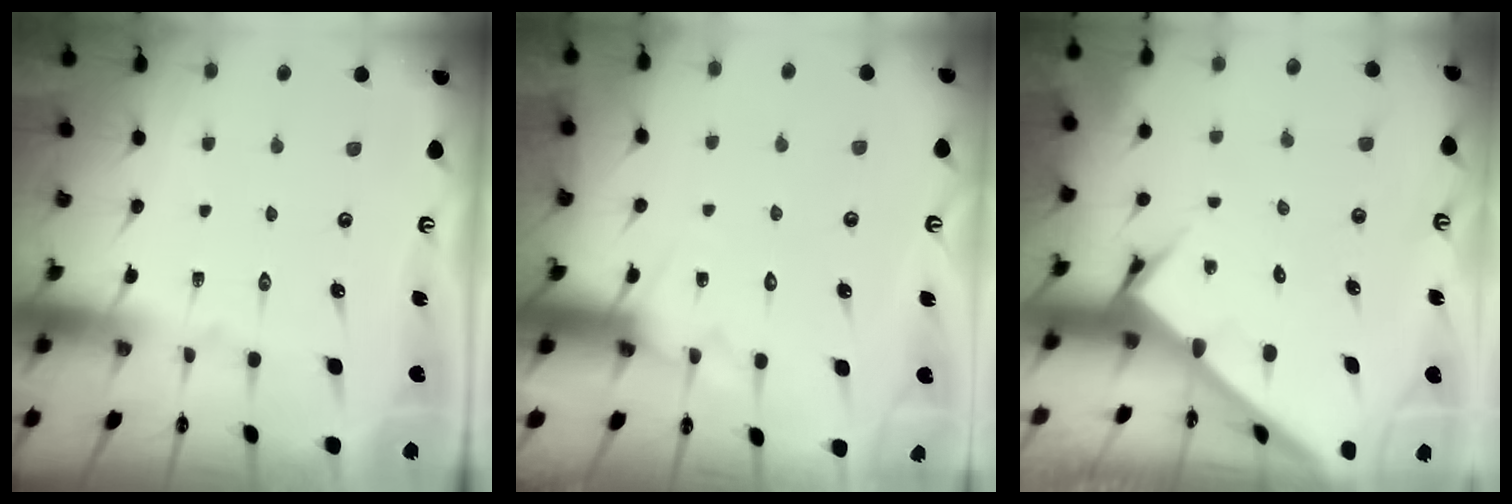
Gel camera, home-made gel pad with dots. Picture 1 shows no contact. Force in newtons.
{"total": 6.1, "press": 6.1, "slide": 0.5}
{"total": 2.8, "press": 2.8, "slide": 0.2}